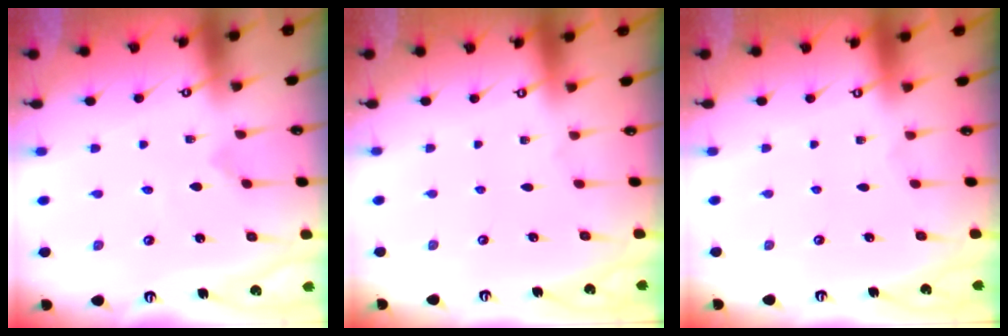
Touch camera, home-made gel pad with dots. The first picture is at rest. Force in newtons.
{"total": 0.0}
{"total": 0.0}